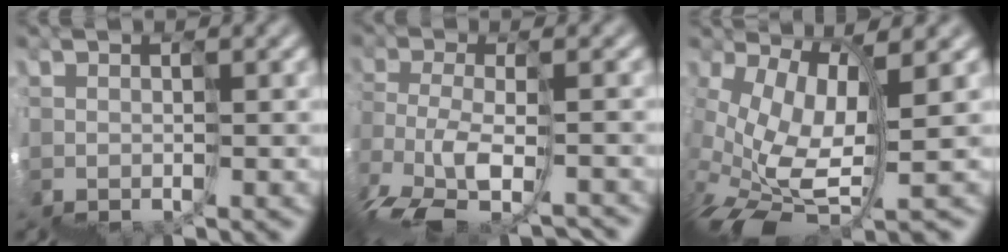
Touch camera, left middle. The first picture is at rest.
{"total": 5.1, "force": [-4.9, 0.4, 1.4], "torque": [-0.048, -0.005, -0.090]}
{"total": 3.2, "force": [-0.2, 0.6, 3.1], "torque": [-0.084, 0.007, -0.004]}